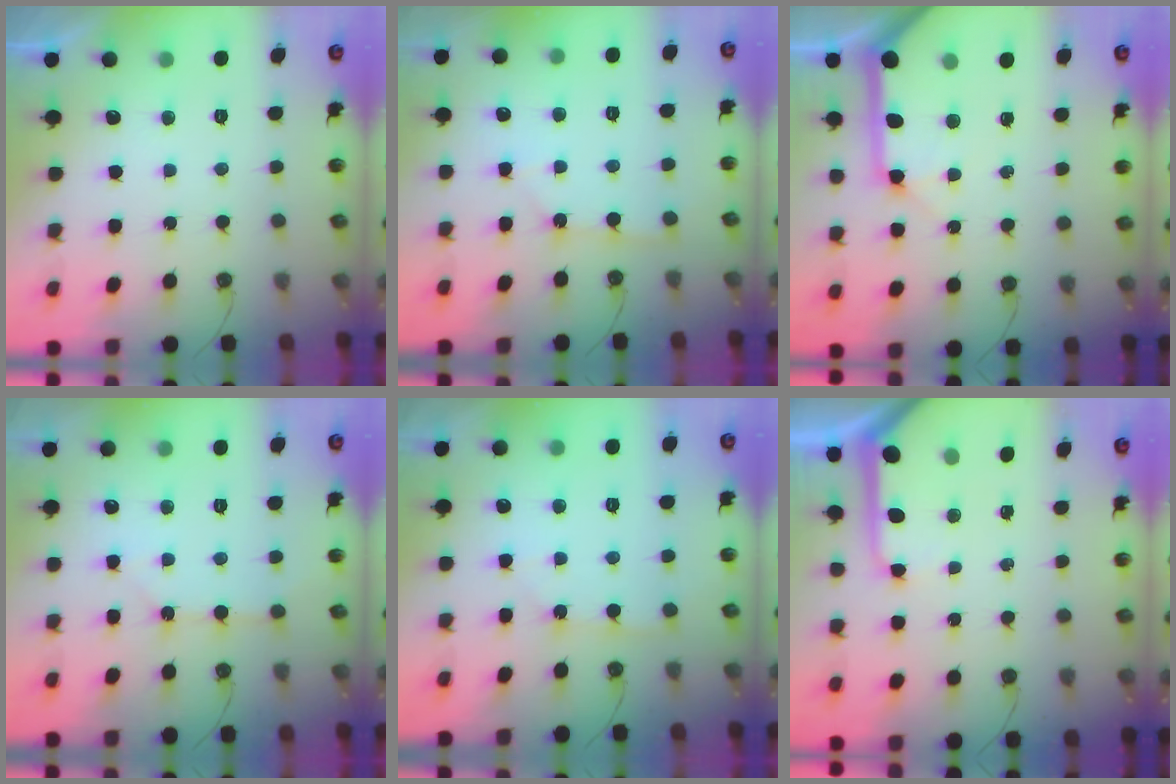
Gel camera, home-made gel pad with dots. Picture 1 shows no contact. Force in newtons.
{"total": 1.9, "press": 1.9, "slide": 0.2}
{"total": 15.3, "press": 15.1, "slide": 2.5}
{"total": 3.6, "press": 3.5, "slide": 0.5}
{"total": 4.2, "press": 4.2, "slide": 0.5}
{"total": 7.7, "press": 7.6, "slide": 0.8}